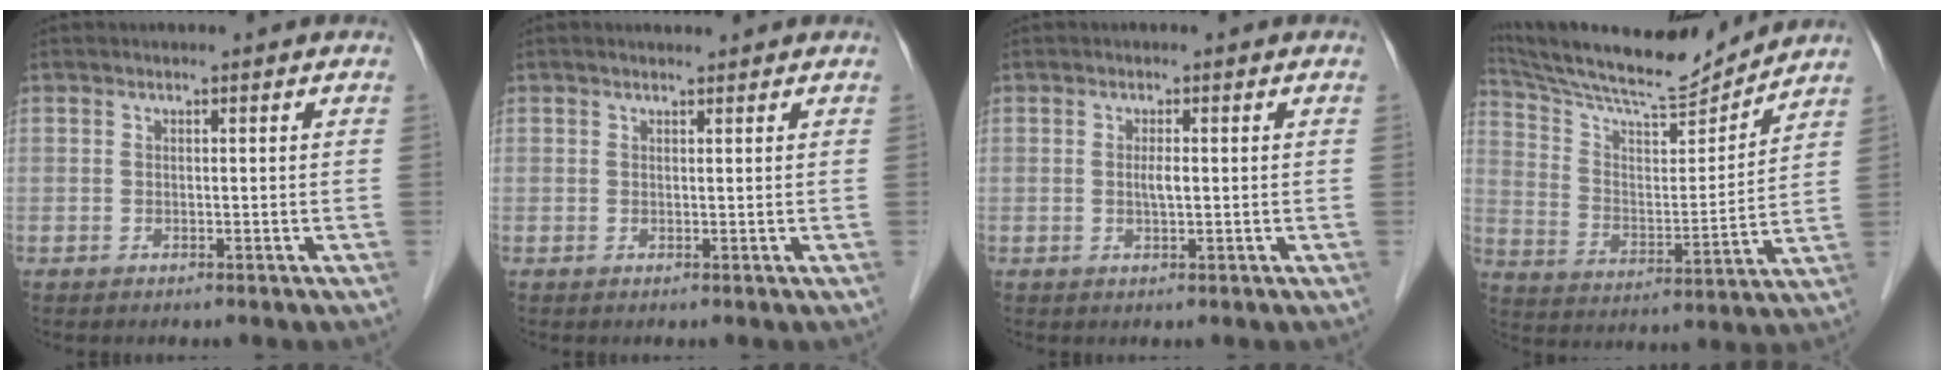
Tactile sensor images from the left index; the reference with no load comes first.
{"total": 1.1, "force": [1.0, 0.1, 0.4], "torque": [-0.010, 0.005, 0.017]}
{"total": 1.5, "force": [-0.1, 0.1, 1.5], "torque": [-0.028, -0.004, -0.003]}
{"total": 16.3, "force": [15.5, 1.0, 5.1], "torque": [-0.101, -0.010, 0.256]}